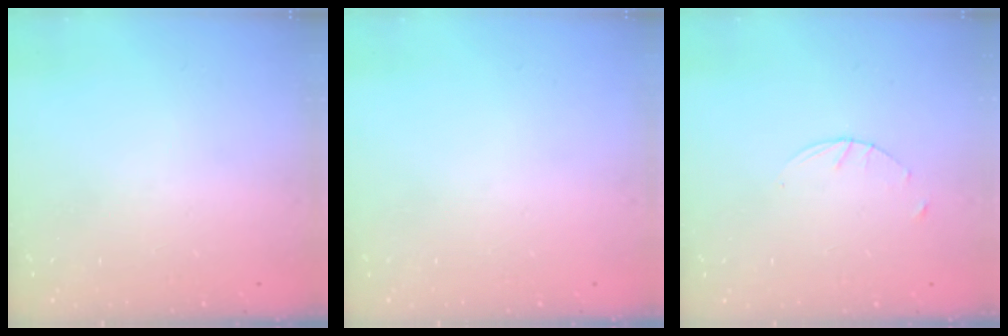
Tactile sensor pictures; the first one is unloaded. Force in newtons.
{"total": 0.0}
{"total": 1.6, "press": 1.6, "slide": 0.2}